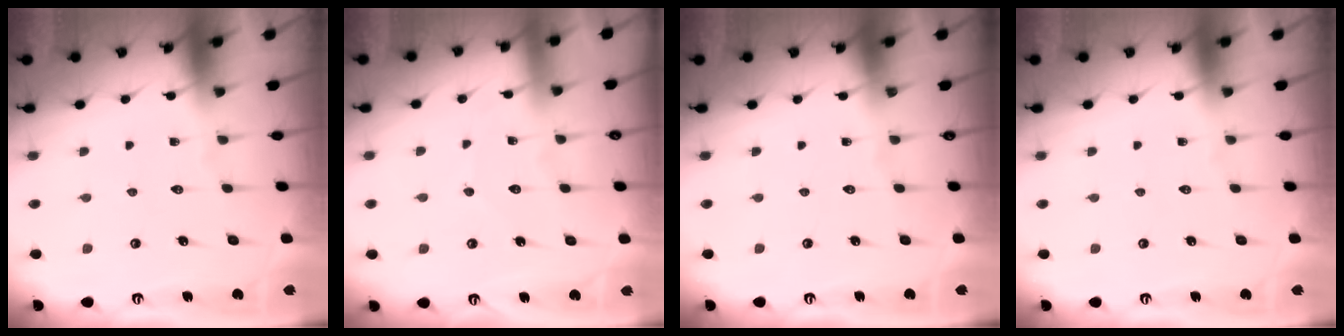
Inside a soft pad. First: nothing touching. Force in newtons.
{"total": 3.4, "press": 3.4, "slide": 0.3}
{"total": 0.0}
{"total": 0.0}